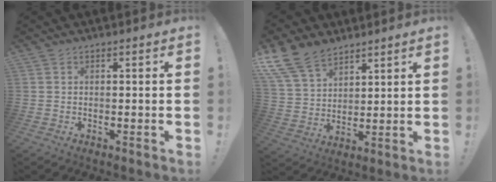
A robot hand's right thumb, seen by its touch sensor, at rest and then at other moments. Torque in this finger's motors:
{"motor_torque": [1.17, 1.95, 0.28, 0.17, 0.13]}